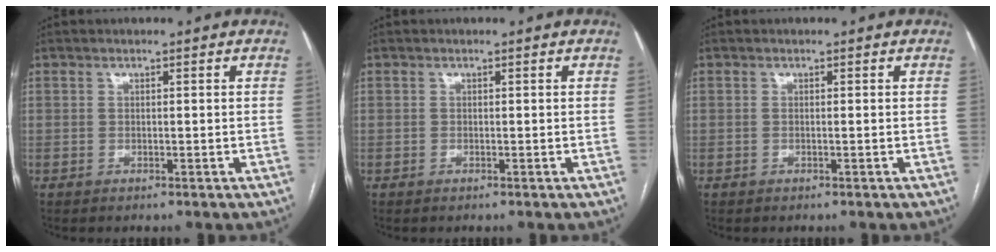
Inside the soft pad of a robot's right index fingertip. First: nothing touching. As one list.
[{"total": 0.0}, {"total": 0.0}]